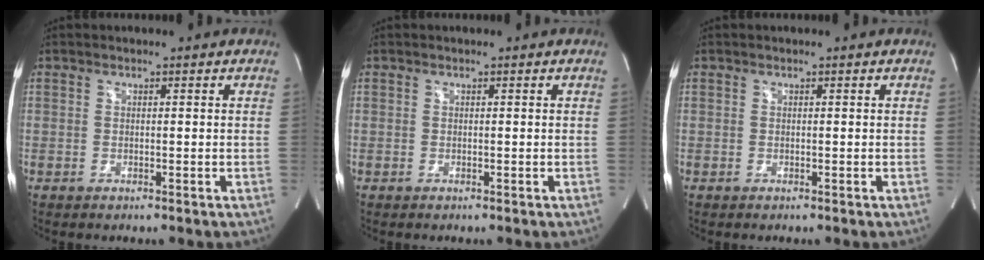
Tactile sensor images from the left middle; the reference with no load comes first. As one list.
[{"total": 0.0}, {"total": 0.0}]